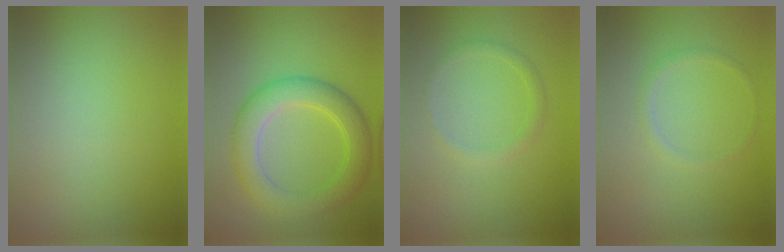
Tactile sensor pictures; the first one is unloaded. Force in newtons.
{"total": 5.2, "press": 5.2, "slide": 0.2}
{"total": 1.3, "press": 1.3, "slide": 0.1}
{"total": 1.0, "press": 1.0, "slide": 0.1}